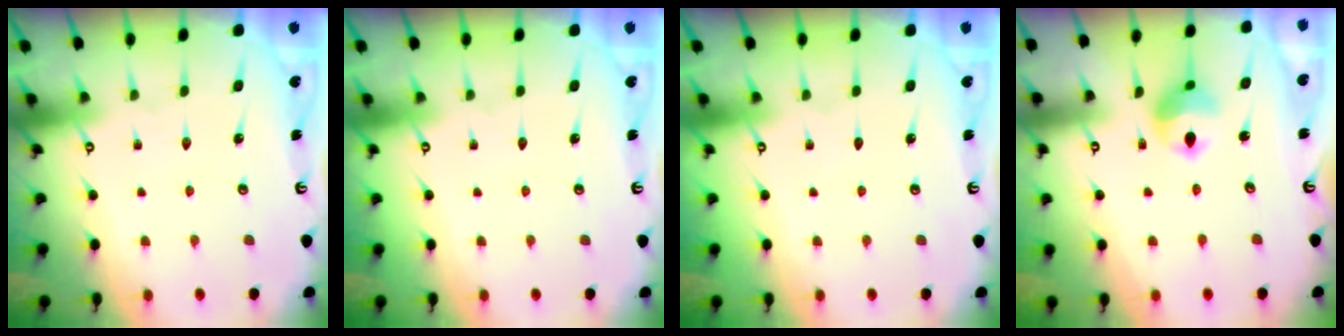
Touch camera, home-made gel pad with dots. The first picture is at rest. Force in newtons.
{"total": 0.0}
{"total": 0.0}
{"total": 9.3, "press": 9.2, "slide": 1.1}